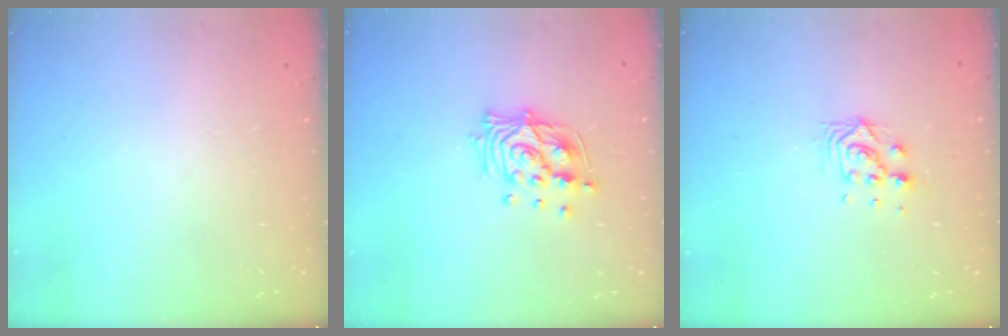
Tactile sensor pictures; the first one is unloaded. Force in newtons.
{"total": 12.7, "press": 12.7, "slide": 1.3}
{"total": 7.0, "press": 7.0, "slide": 0.5}